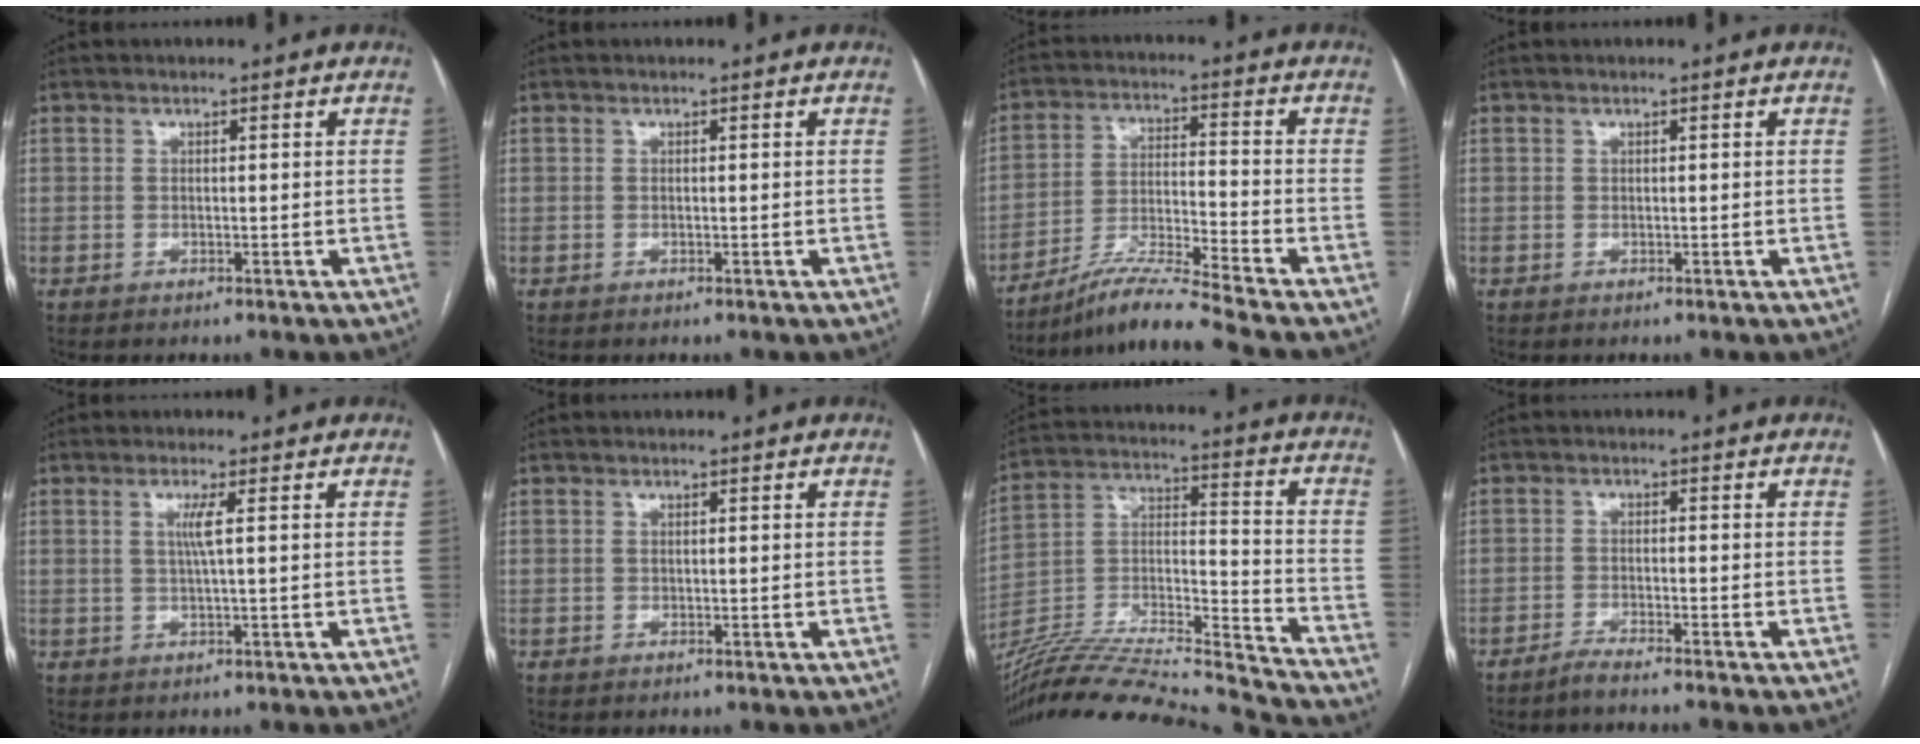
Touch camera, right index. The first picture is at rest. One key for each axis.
{"total": 0.0}
{"total": 10.6, "fx": -9.3, "fy": -2.0, "fz": 4.8, "tx": -0.091, "ty": -0.014, "tz": -0.170}
{"total": 0.0}
{"total": 2.5, "fx": 0.6, "fy": -0.5, "fz": 2.4, "tx": -0.052, "ty": 0.000, "tz": 0.011}
{"total": 0.0}
{"total": 31.2, "fx": -28.7, "fy": 1.8, "fz": 12.0, "tx": -0.201, "ty": -0.026, "tz": -0.450}
{"total": 3.4, "fx": -3.1, "fy": -0.6, "fz": 1.5, "tx": -0.024, "ty": -0.002, "tz": -0.049}